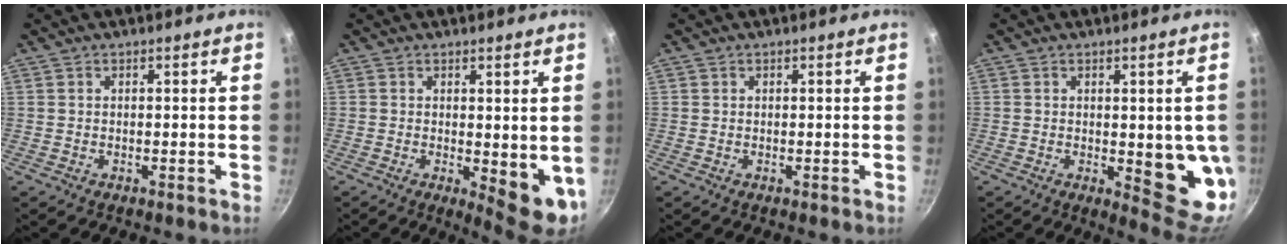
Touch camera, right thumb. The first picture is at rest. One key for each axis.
{"total": 7.2, "fx": 0.0, "fy": 3.0, "fz": 6.6, "tx": -0.071, "ty": -0.012, "tz": 0.006}
{"total": 0.0}
{"total": 9.9, "fx": -0.5, "fy": 3.8, "fz": 9.1, "tx": -0.078, "ty": -0.021, "tz": -0.002}